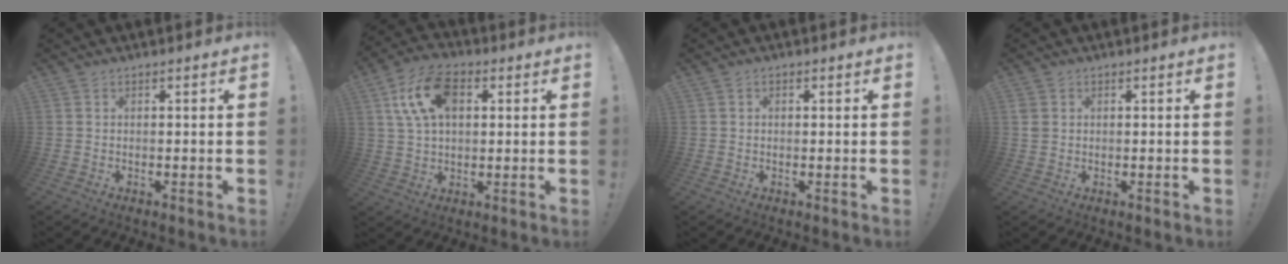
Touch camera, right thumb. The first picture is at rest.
{"total": 14.9, "force": [4.5, 9.2, 10.7], "torque": [-0.197, 0.000, 0.085]}
{"total": 0.8, "force": [0.0, 0.7, 0.3], "torque": [0.002, 0.000, -0.001]}
{"total": 2.3, "force": [0.8, 1.8, 1.2], "torque": [-0.017, 0.002, 0.016]}